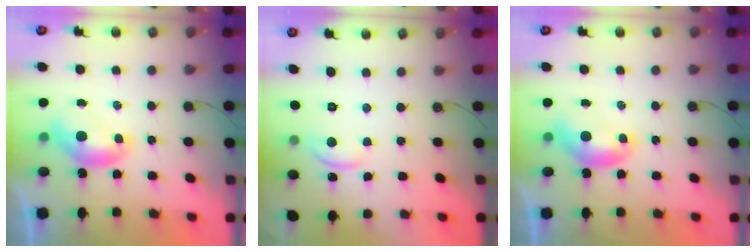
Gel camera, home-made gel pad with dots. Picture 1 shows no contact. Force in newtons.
{"total": 1.0, "press": 0.9, "slide": 0.4}
{"total": 0.0}